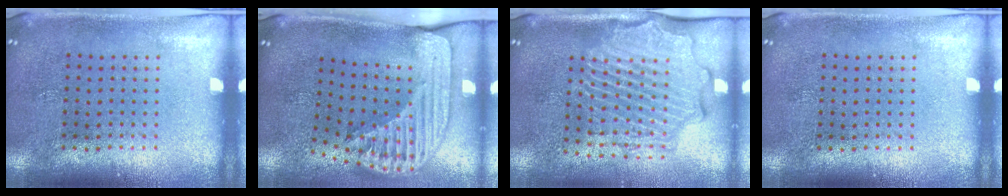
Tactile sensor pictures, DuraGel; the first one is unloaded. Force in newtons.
{"total": 2.6, "press": 1.9, "slide": 1.8}
{"total": 2.6, "press": 2.3, "slide": 1.2}
{"total": 0.0}